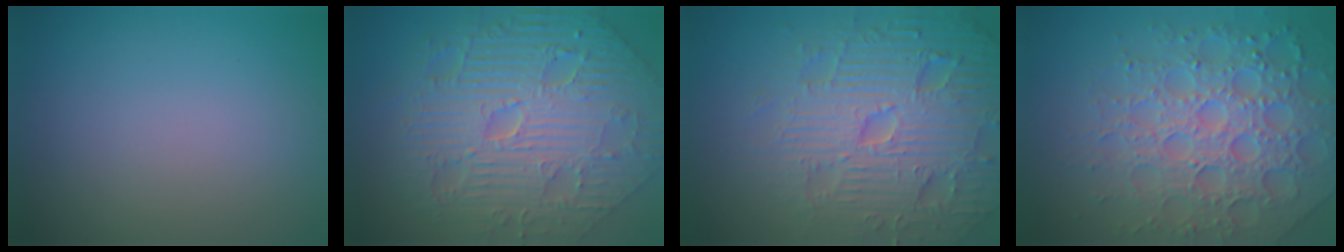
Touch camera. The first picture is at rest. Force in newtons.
{"total": 11.6, "press": 7.8, "slide": 8.7}
{"total": 7.8, "press": 7.6, "slide": 1.7}
{"total": 7.1, "press": 6.9, "slide": 1.7}